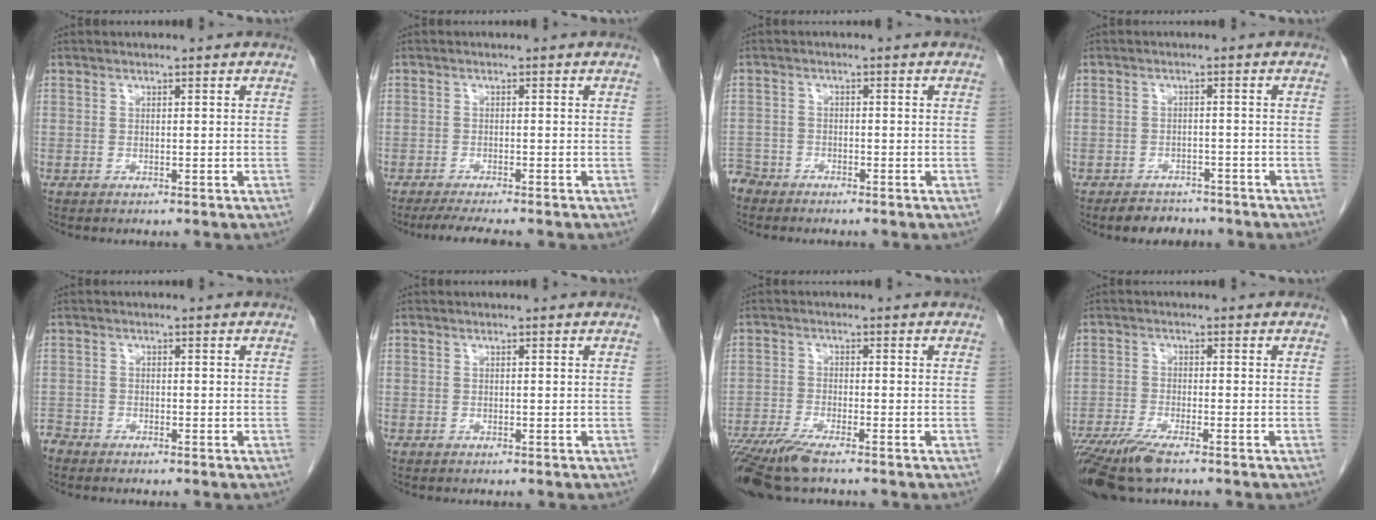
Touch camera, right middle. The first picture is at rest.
{"total": 4.9, "force": [-4.2, 0.1, 2.7], "torque": [-0.038, -0.012, -0.066]}
{"total": 3.1, "force": [-2.8, 1.1, -0.4], "torque": [0.007, 0.000, -0.057]}
{"total": 4.6, "force": [-3.9, 2.3, 0.8], "torque": [-0.011, 0.004, -0.055]}
{"total": 1.7, "force": [-1.7, 0.3, -0.1], "torque": [0.003, -0.004, -0.032]}
{"total": 0.0}
{"total": 8.7, "force": [-6.7, 0.8, 5.5], "torque": [-0.098, -0.021, -0.119]}
{"total": 8.7, "force": [-6.4, 1.2, 5.8], "torque": [-0.105, -0.020, -0.113]}